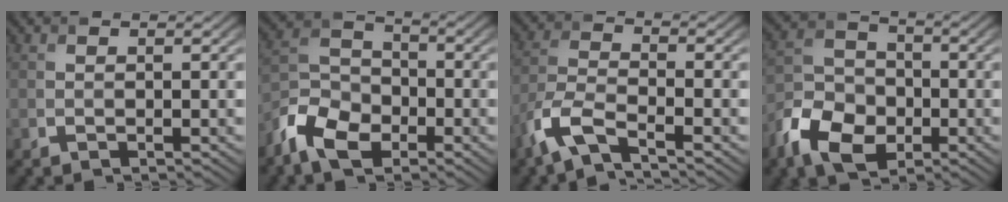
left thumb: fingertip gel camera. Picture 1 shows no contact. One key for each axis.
{"total": 8.5, "fx": -5.3, "fy": 4.9, "fz": 4.4, "tx": -0.103, "ty": -0.007, "tz": -0.123}
{"total": 6.1, "fx": -4.1, "fy": 1.6, "fz": 4.1, "tx": -0.098, "ty": -0.007, "tz": -0.100}
{"total": 9.2, "fx": -4.6, "fy": 6.2, "fz": 5.0, "tx": -0.114, "ty": -0.013, "tz": -0.104}